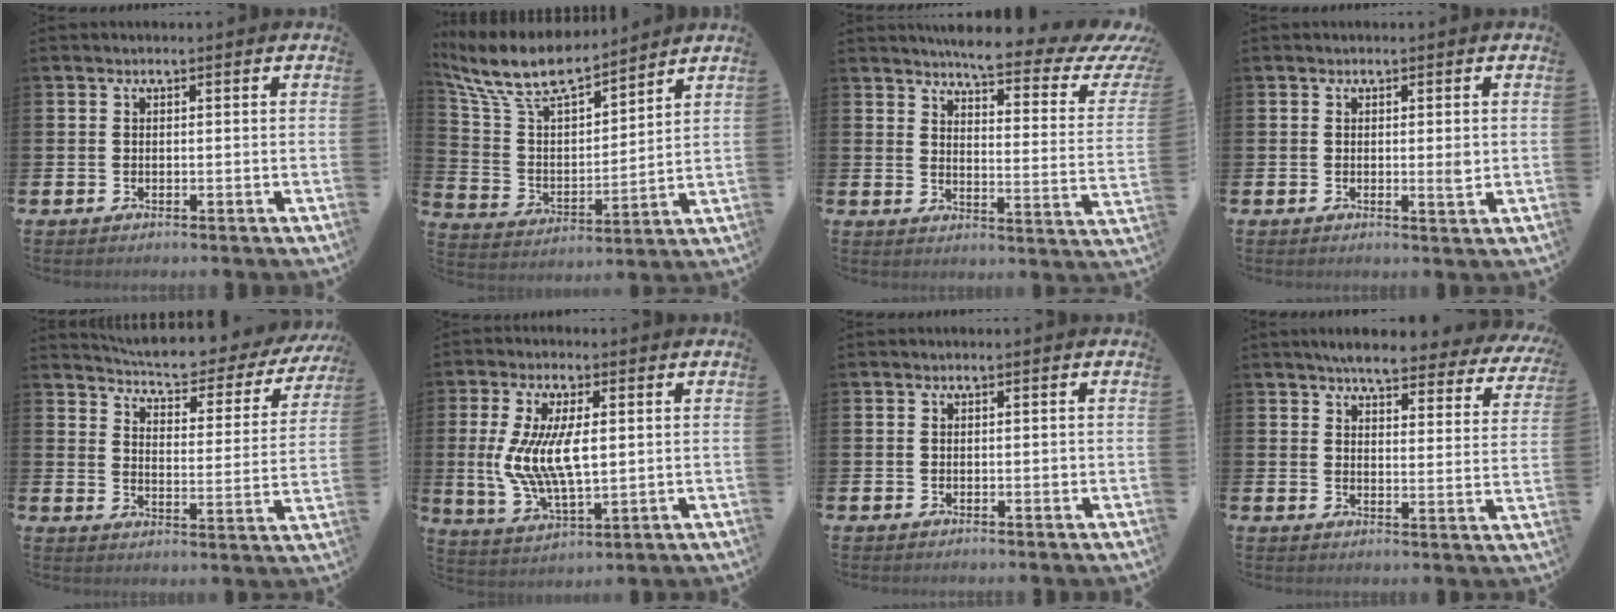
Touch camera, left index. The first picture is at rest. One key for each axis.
{"total": 10.1, "fx": 9.0, "fy": 2.5, "fz": 3.8, "tx": -0.120, "ty": -0.055, "tz": 0.159}
{"total": 5.5, "fx": 4.6, "fy": 0.7, "fz": 2.9, "tx": -0.063, "ty": -0.041, "tz": 0.067}
{"total": 1.3, "fx": 0.0, "fy": 0.3, "fz": 1.3, "tx": -0.011, "ty": -0.005, "tz": -0.003}
{"total": 5.7, "fx": 5.4, "fy": 0.8, "fz": 1.7, "tx": -0.054, "ty": -0.045, "tz": 0.086}
{"total": 8.7, "fx": 1.2, "fy": 4.0, "fz": 7.7, "tx": -0.166, "ty": -0.001, "tz": 0.018}
{"total": 0.0}
{"total": 5.7, "fx": 5.4, "fy": 0.9, "fz": 1.9, "tx": -0.043, "ty": -0.034, "tz": 0.090}